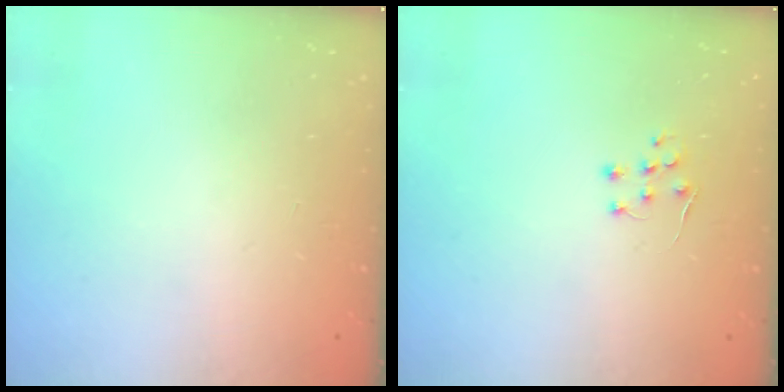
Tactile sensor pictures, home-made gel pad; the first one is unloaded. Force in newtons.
{"total": 5.1, "press": 5.1, "slide": 0.7}